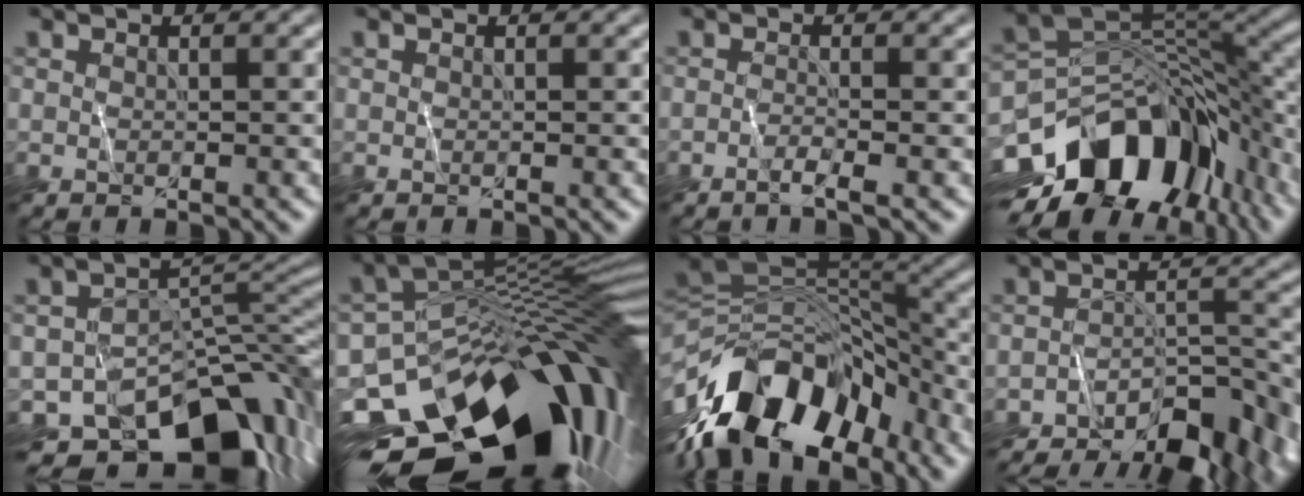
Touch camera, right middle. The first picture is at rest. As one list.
[{"total": 0.0}, {"total": 1.4, "force": [-0.8, 0.1, 1.1], "torque": [-0.011, 0.008, -0.025]}, {"total": 13.9, "force": [-6.2, 8.8, 8.8], "torque": [-0.143, 0.017, -0.111]}, {"total": 13.4, "force": [-8.6, 7.2, 7.3], "torque": [-0.106, -0.002, -0.123]}, {"total": 18.5, "force": [-8.1, 9.2, 13.8], "torque": [-0.226, -0.006, -0.130]}, {"total": 14.0, "force": [-8.2, 7.5, 8.6], "torque": [-0.148, 0.028, -0.153]}, {"total": 9.7, "force": [-7.7, 3.3, 4.8], "torque": [-0.072, 0.001, -0.109]}]